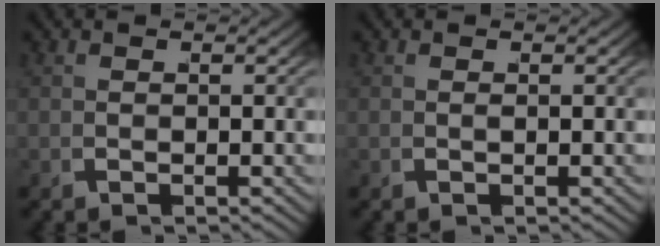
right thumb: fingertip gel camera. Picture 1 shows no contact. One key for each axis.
{"total": 0.0}